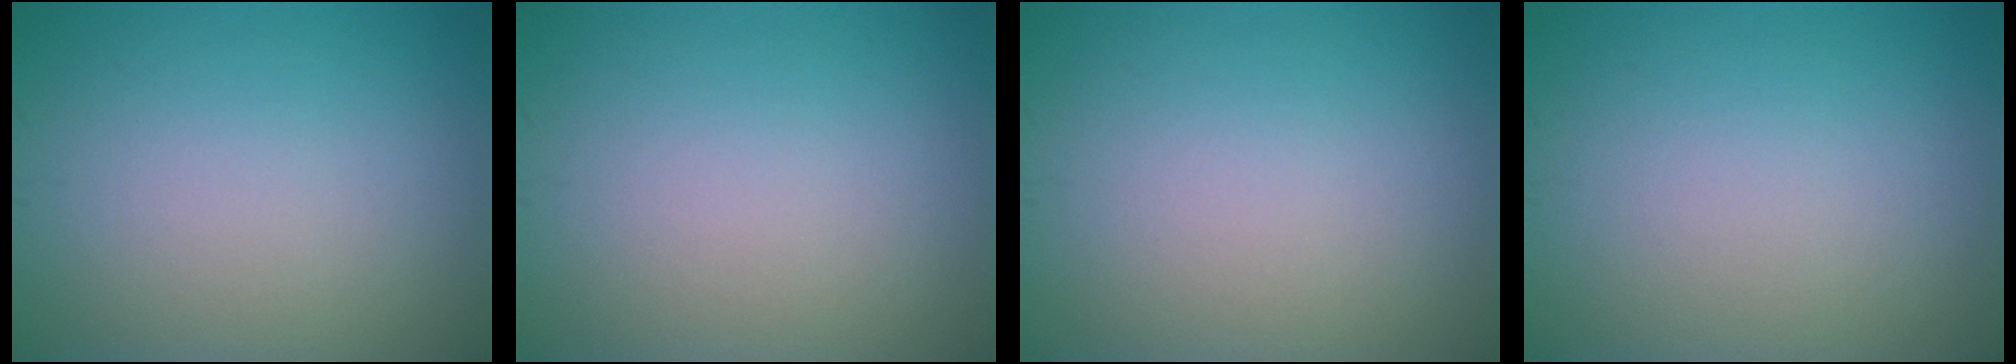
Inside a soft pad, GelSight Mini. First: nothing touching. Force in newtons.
{"total": 0.0}
{"total": 0.0}
{"total": 0.0}